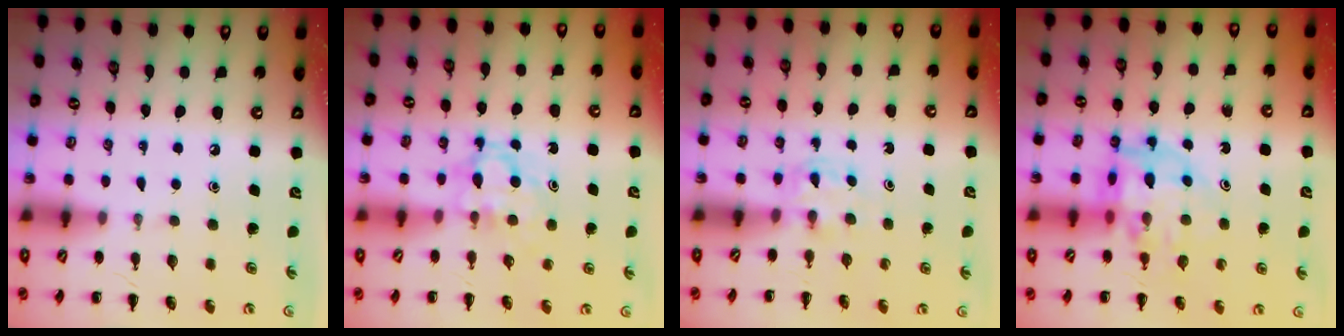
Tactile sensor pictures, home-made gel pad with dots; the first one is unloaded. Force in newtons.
{"total": 4.9, "press": 4.8, "slide": 0.9}
{"total": 2.7, "press": 2.5, "slide": 1.0}
{"total": 11.2, "press": 10.7, "slide": 3.3}